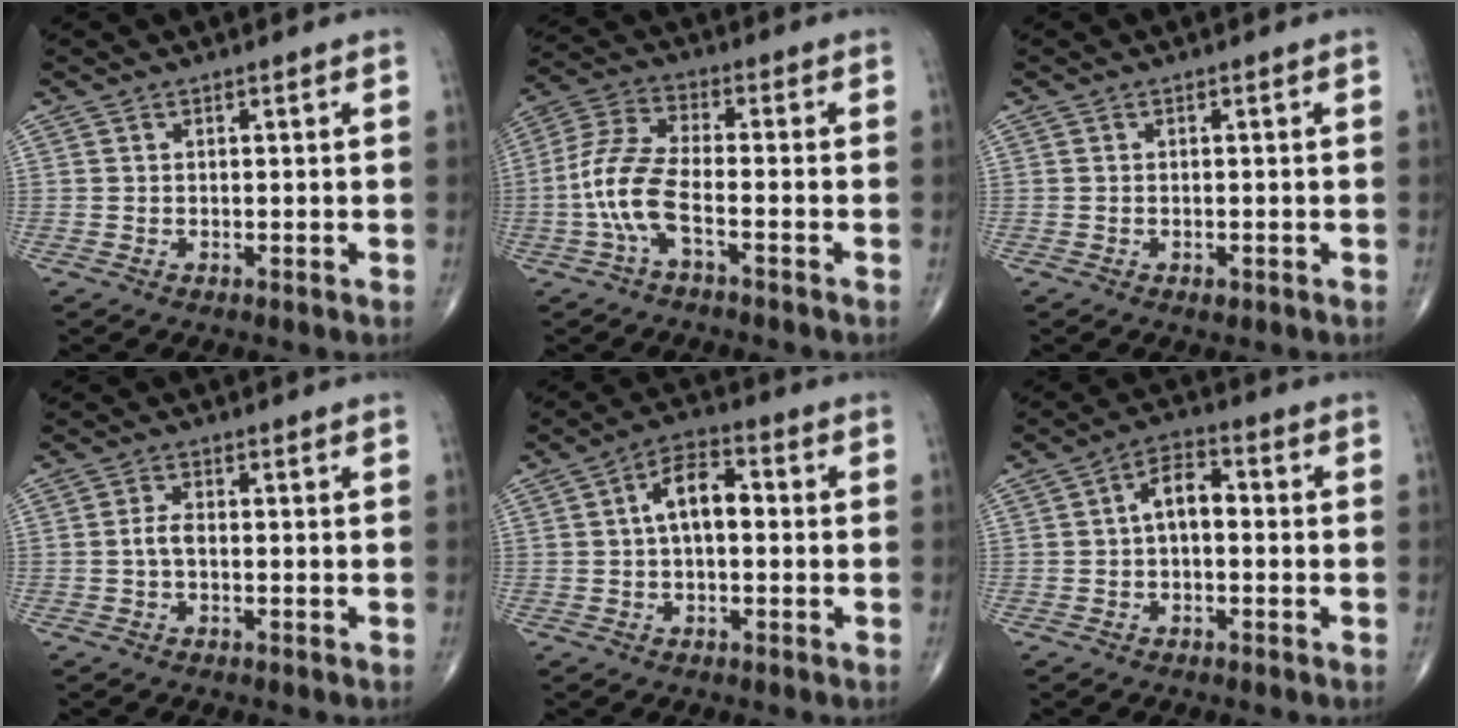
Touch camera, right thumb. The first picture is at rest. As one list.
[{"total": 9.3, "force": [-3.2, 3.1, 8.2], "torque": [-0.195, 0.034, -0.069]}, {"total": 0.8, "force": [-0.4, 0.4, 0.5], "torque": [-0.010, 0.001, -0.004]}, {"total": 2.1, "force": [-0.5, 1.0, 1.8], "torque": [-0.037, 0.005, -0.011]}, {"total": 7.5, "force": [0.4, 4.0, 6.3], "torque": [-0.099, 0.028, -0.004]}, {"total": 6.0, "force": [-0.2, 3.4, 4.9], "torque": [-0.070, 0.026, -0.015]}]